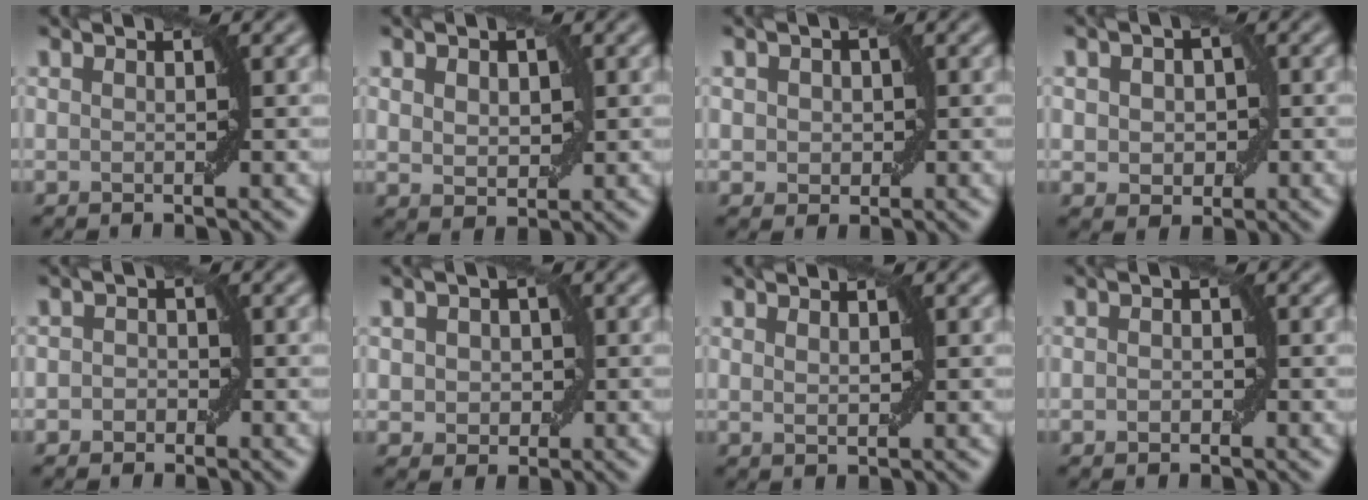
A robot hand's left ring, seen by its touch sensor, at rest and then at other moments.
{"total": 2.3, "force": [0.7, 1.7, 1.5], "torque": [-0.027, -0.002, 0.017]}
{"total": 1.9, "force": [0.2, 1.7, 0.9], "torque": [-0.010, 0.003, -0.001]}
{"total": 3.4, "force": [0.2, 2.6, 2.1], "torque": [-0.028, 0.006, -0.003]}
{"total": 1.5, "force": [-0.4, 1.3, 0.5], "torque": [0.008, 0.003, -0.018]}
{"total": 2.8, "force": [0.2, 2.3, 1.6], "torque": [-0.019, 0.006, -0.007]}
{"total": 0.9, "force": [0.4, 0.4, 0.7], "torque": [-0.013, -0.001, 0.011]}
{"total": 1.1, "force": [-0.3, 0.7, 0.7], "torque": [-0.009, 0.002, -0.005]}